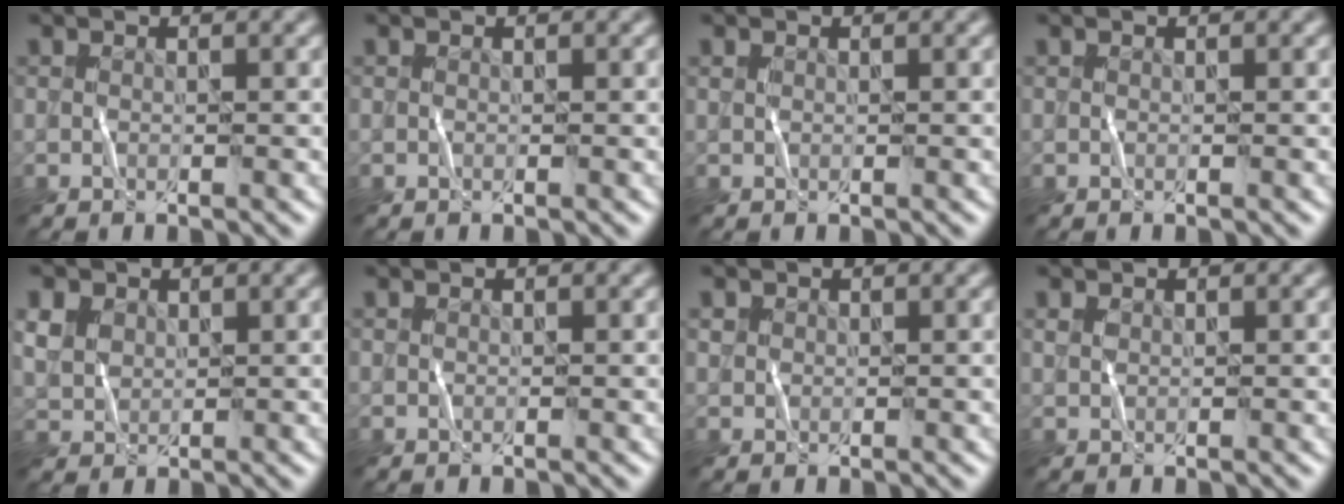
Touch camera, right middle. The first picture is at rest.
{"total": 0.0}
{"total": 0.0}
{"total": 0.0}
{"total": 2.5, "force": [1.4, 1.9, 0.7], "torque": [-0.028, 0.007, 0.025]}
{"total": 0.0}
{"total": 0.7, "force": [0.5, 0.4, -0.2], "torque": [0.003, 0.000, 0.008]}
{"total": 0.5, "force": [0.4, 0.3, 0.0], "torque": [-0.004, 0.000, 0.012]}